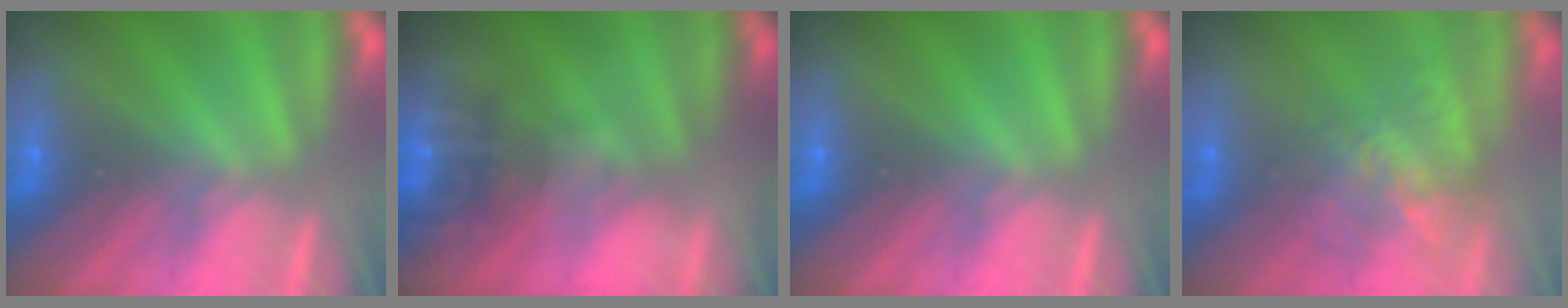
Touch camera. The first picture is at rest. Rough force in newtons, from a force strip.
{"total": 4.3}
{"total": 0.0}
{"total": 7.7}